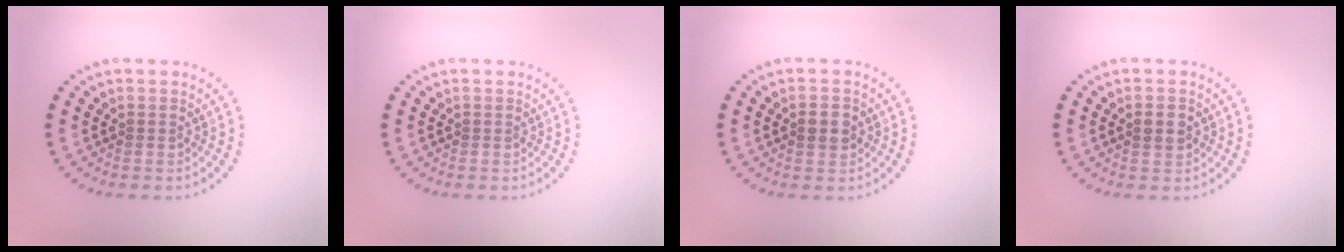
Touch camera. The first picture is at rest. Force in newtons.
{"total": 0.0}
{"total": 2.0, "press": 1.9, "slide": 0.4}
{"total": 1.6, "press": 1.5, "slide": 0.4}